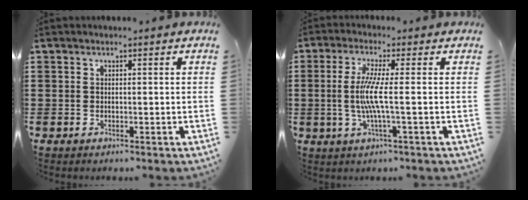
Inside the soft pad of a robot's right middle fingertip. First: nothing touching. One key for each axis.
{"total": 6.1, "fx": -0.3, "fy": -0.4, "fz": 6.1, "tx": -0.136, "ty": -0.020, "tz": -0.014}